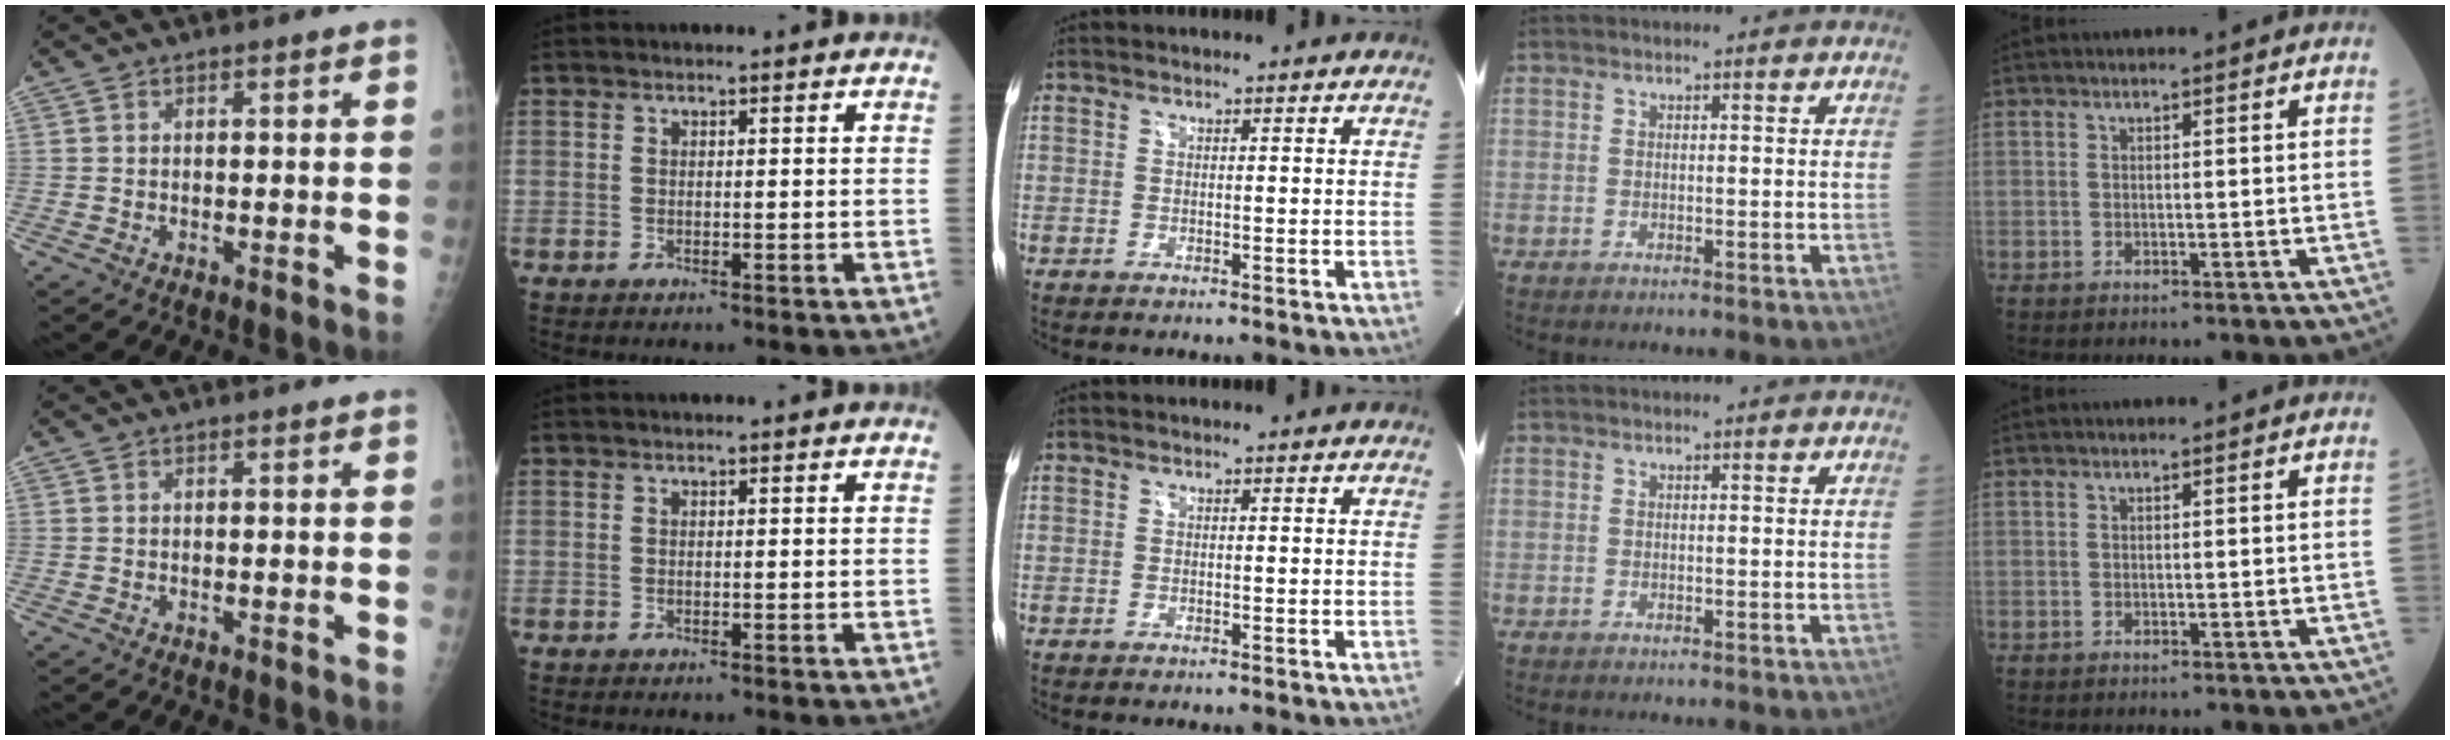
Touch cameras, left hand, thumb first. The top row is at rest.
{}